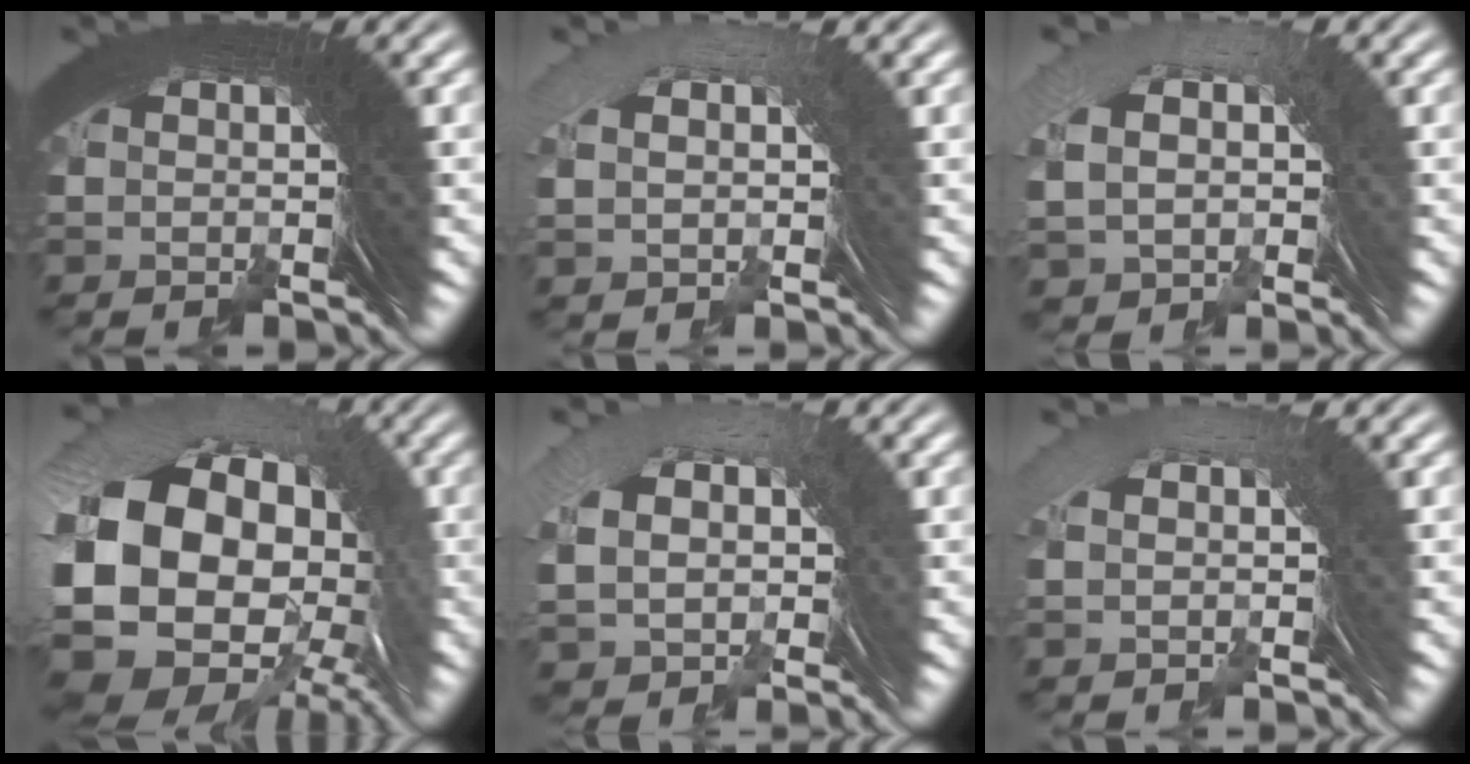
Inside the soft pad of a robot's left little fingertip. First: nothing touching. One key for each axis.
{"total": 1.8, "fx": 0.6, "fy": 1.0, "fz": 1.4, "tx": -0.021, "ty": 0.016, "tz": 0.013}
{"total": 3.3, "fx": -0.4, "fy": 2.5, "fz": 2.0, "tx": -0.064, "ty": -0.006, "tz": 0.001}
{"total": 14.6, "fx": -1.7, "fy": 10.2, "fz": 10.3, "tx": -0.234, "ty": -0.048, "tz": -0.014}
{"total": 4.5, "fx": -0.1, "fy": 3.5, "fz": 2.8, "tx": -0.080, "ty": -0.011, "tz": 0.009}
{"total": 1.2, "fx": 0.7, "fy": 0.0, "fz": 1.0, "tx": -0.012, "ty": 0.017, "tz": 0.015}